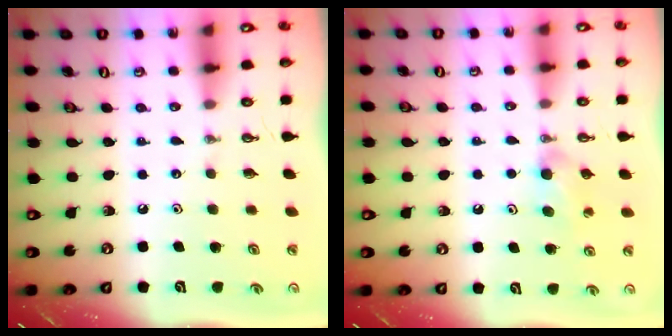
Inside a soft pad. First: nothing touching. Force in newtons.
{"total": 5.9, "press": 4.2, "slide": 4.1}